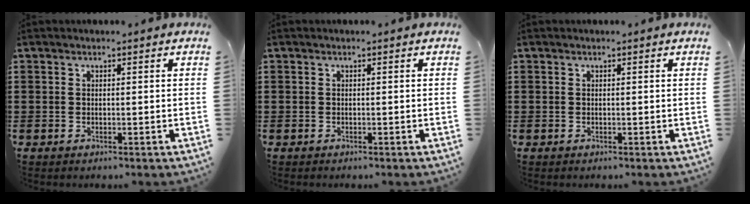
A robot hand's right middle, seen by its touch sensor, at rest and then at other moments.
{"total": 0.0}
{"total": 0.0}